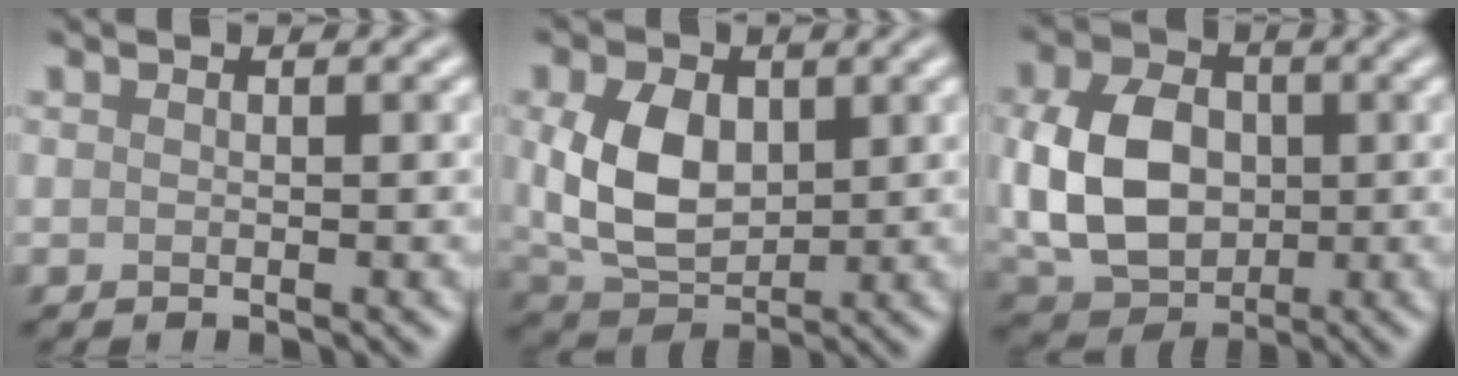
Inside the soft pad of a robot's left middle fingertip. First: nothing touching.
{"total": 6.8, "force": [1.0, 4.7, 4.8], "torque": [-0.107, -0.001, 0.024]}
{"total": 9.1, "force": [0.1, 6.7, 6.2], "torque": [-0.140, -0.003, -0.003]}